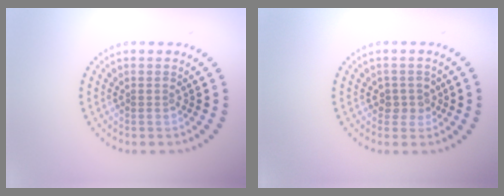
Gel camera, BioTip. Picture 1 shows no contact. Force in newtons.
{"total": 1.6, "press": 1.4, "slide": 0.8}